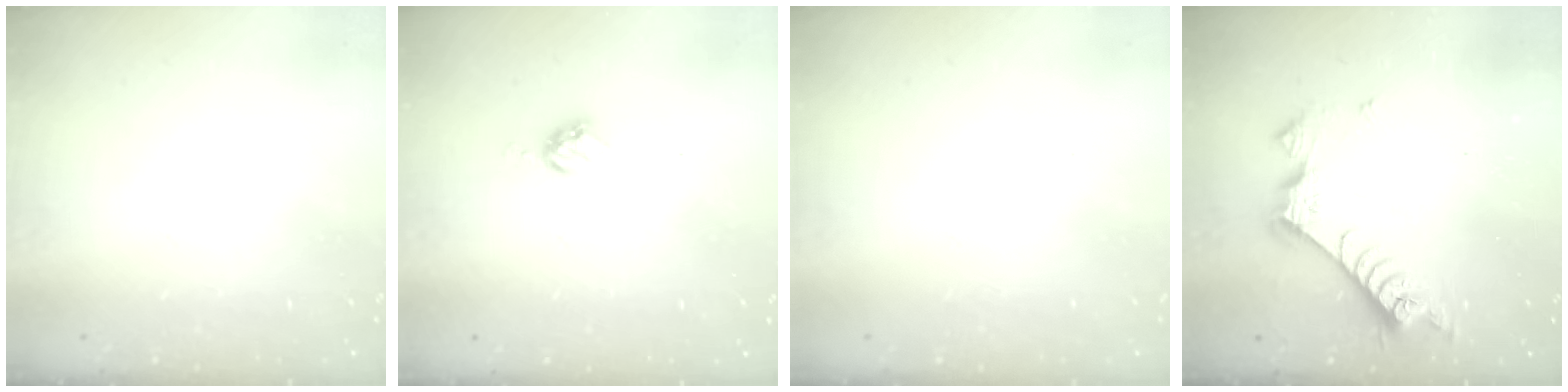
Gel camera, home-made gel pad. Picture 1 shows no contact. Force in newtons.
{"total": 5.2, "press": 5.2, "slide": 0.5}
{"total": 0.0}
{"total": 7.8, "press": 7.8, "slide": 0.6}